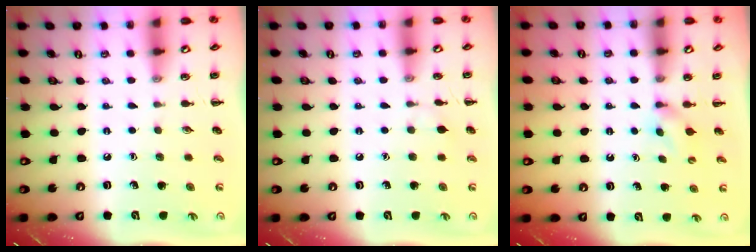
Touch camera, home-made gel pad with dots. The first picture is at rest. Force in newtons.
{"total": 4.7, "press": 4.4, "slide": 1.7}
{"total": 3.5, "press": 3.4, "slide": 0.9}